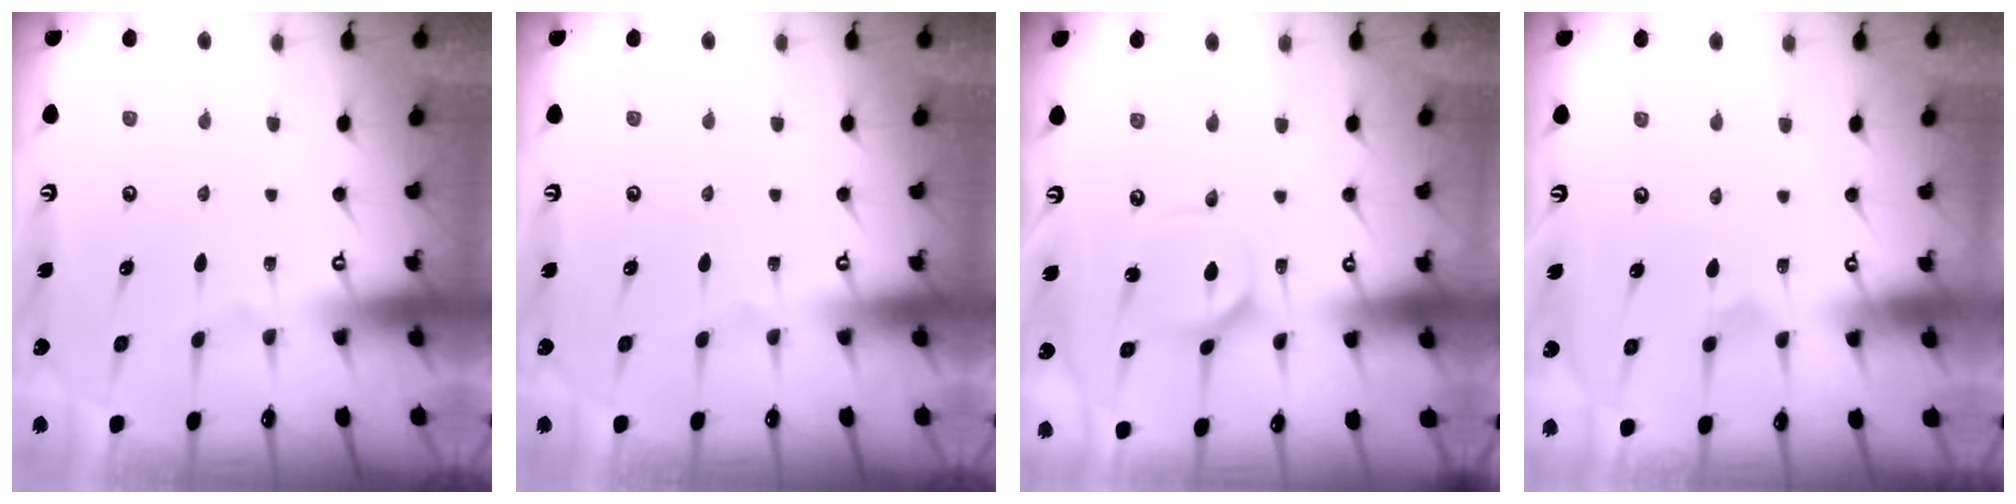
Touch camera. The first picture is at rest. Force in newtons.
{"total": 0.0}
{"total": 2.5, "press": 2.5, "slide": 0.2}
{"total": 2.8, "press": 2.8, "slide": 0.4}